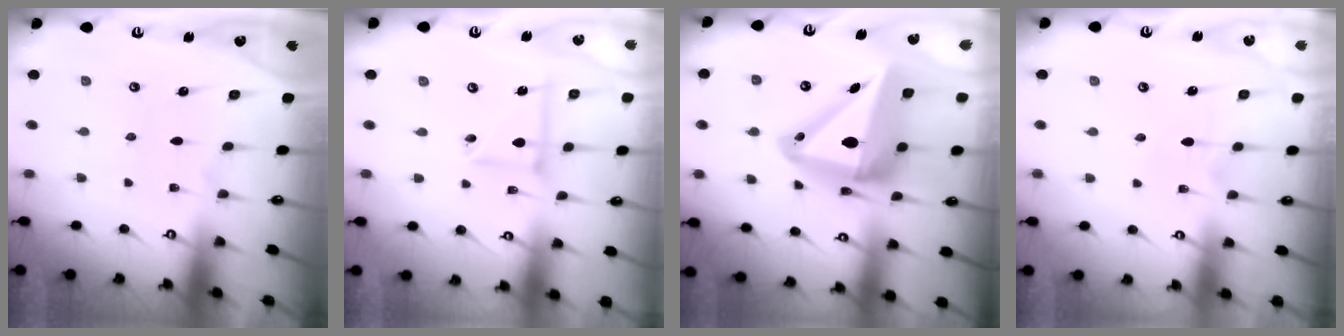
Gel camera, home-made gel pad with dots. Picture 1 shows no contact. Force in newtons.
{"total": 7.0, "press": 7.0, "slide": 0.4}
{"total": 19.7, "press": 19.5, "slide": 3.0}
{"total": 5.1, "press": 5.1, "slide": 0.3}